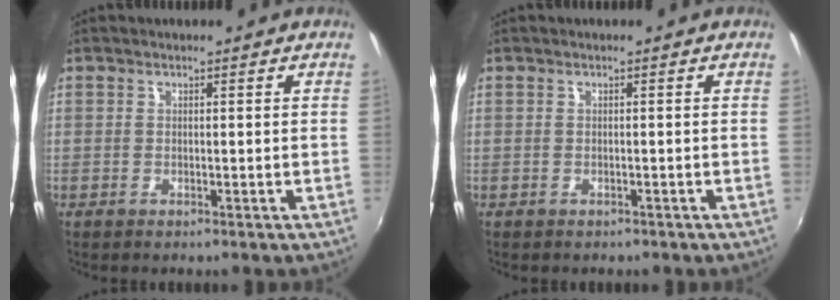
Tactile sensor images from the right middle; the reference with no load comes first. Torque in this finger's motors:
{"motor_torque": [-0.20, -0.02, -0.08, 0.01]}